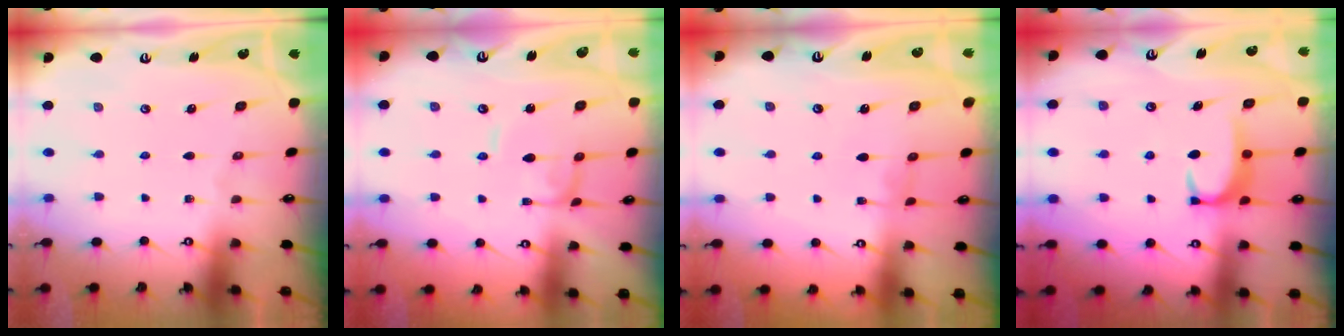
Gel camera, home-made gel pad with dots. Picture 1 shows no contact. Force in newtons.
{"total": 1.7, "press": 1.7, "slide": 0.1}
{"total": 1.4, "press": 1.4, "slide": 0.5}
{"total": 2.6, "press": 2.6, "slide": 0.5}